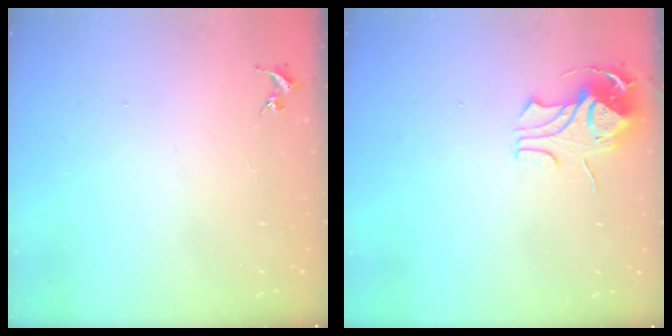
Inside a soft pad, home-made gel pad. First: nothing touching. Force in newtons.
{"total": 8.9, "press": 8.9, "slide": 0.7}